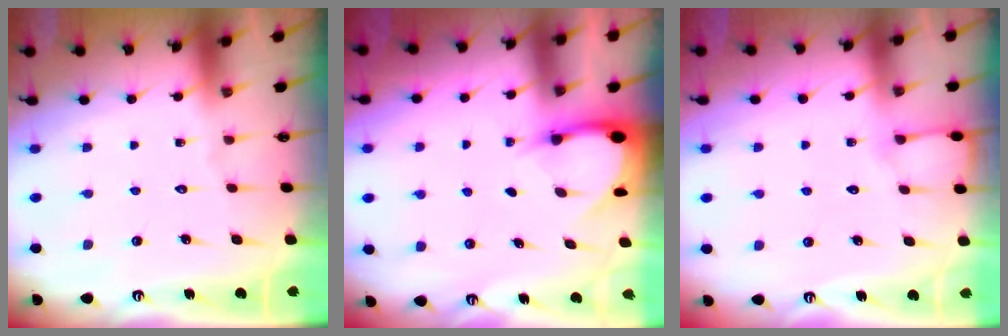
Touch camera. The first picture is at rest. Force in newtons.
{"total": 3.4, "press": 3.4, "slide": 0.2}
{"total": 4.0, "press": 4.0, "slide": 0.6}